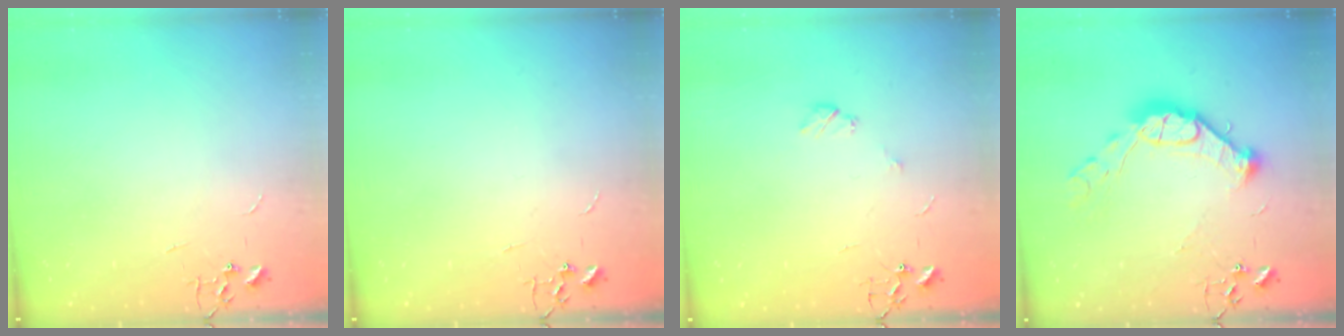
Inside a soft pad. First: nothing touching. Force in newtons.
{"total": 0.0}
{"total": 4.9, "press": 4.9, "slide": 0.6}
{"total": 15.3, "press": 15.2, "slide": 1.9}